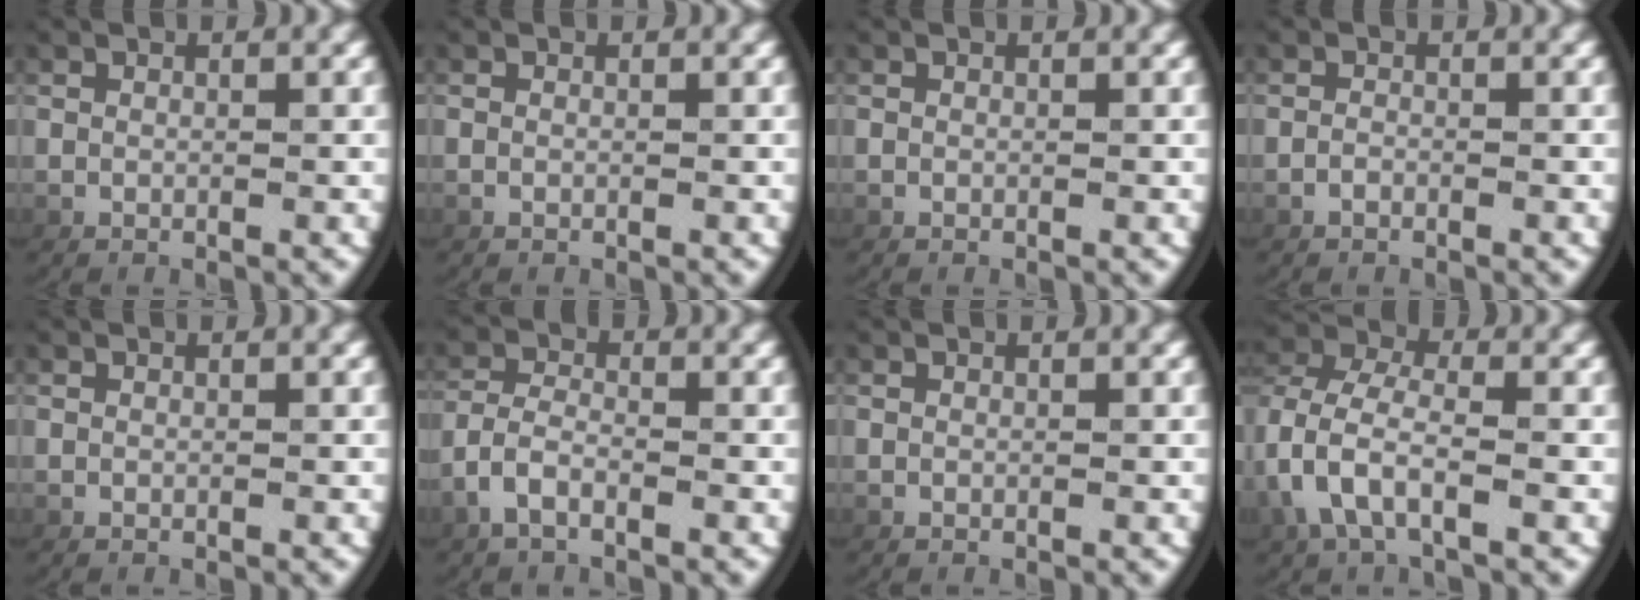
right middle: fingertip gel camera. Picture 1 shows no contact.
{"total": 0.6, "force": [-0.4, 0.4, 0.1], "torque": [-0.004, 0.004, -0.012]}
{"total": 0.0}
{"total": 0.8, "force": [-0.8, -0.1, 0.0], "torque": [-0.001, 0.004, -0.019]}
{"total": 0.0}
{"total": 2.4, "force": [-1.4, 1.2, 1.5], "torque": [-0.042, -0.004, -0.025]}
{"total": 0.0}
{"total": 3.8, "force": [0.0, 2.5, 2.9], "torque": [-0.073, -0.005, -0.002]}